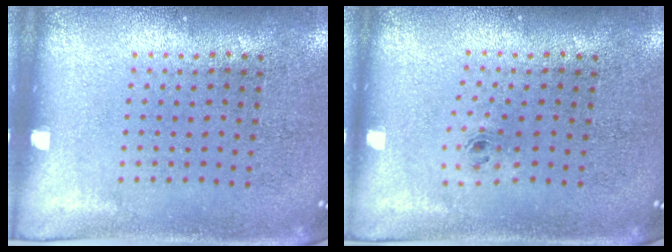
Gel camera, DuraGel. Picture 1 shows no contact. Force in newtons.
{"total": 0.7, "press": 0.4, "slide": 0.6}